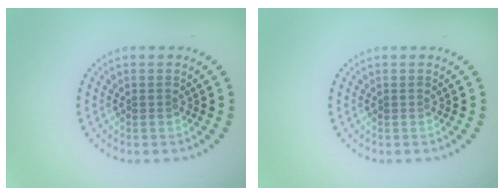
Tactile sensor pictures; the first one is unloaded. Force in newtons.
{"total": 0.0}